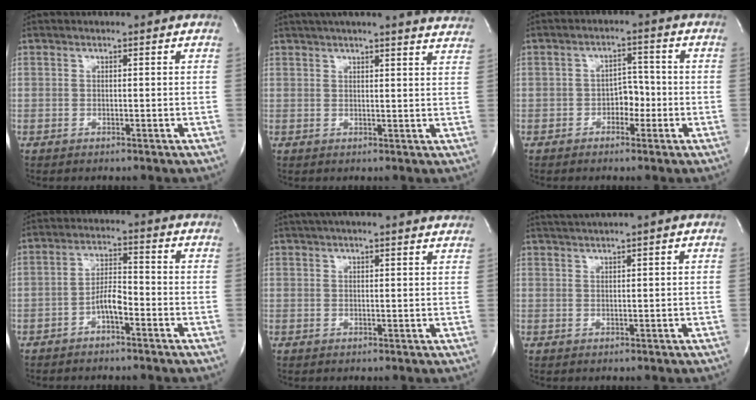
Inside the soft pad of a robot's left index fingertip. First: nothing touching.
{"total": 18.1, "force": [16.6, 0.5, 7.2], "torque": [-0.107, -0.015, 0.193]}
{"total": 3.6, "force": [-1.4, 2.2, 2.4], "torque": [-0.030, 0.010, -0.027]}
{"total": 4.2, "force": [-2.2, 1.1, 3.4], "torque": [-0.065, 0.012, -0.041]}
{"total": 13.4, "force": [12.1, 0.7, 5.8], "torque": [-0.089, 0.030, 0.148]}
{"total": 2.8, "force": [2.2, -1.1, 1.3], "torque": [-0.031, 0.007, 0.047]}